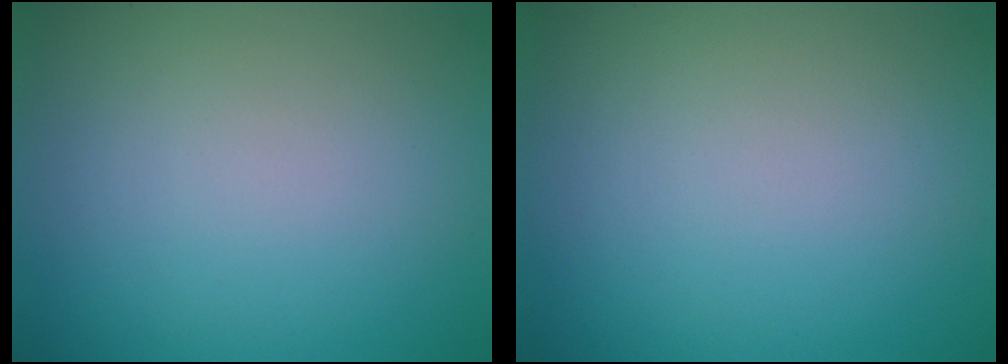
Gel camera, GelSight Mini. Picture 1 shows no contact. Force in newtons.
{"total": 0.0}